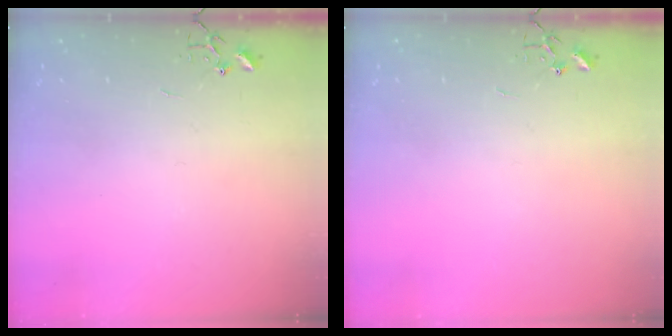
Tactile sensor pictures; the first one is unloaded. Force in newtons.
{"total": 0.0}